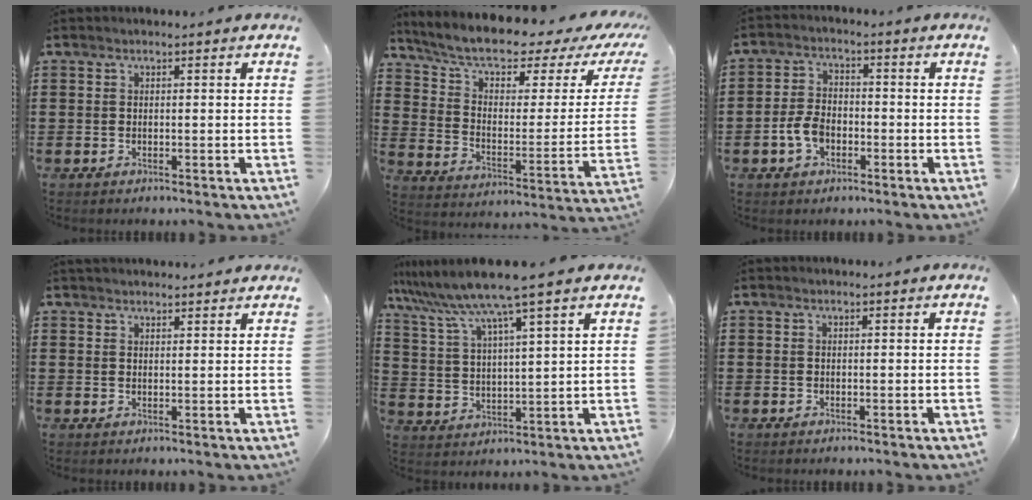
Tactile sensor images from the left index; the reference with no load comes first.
{"total": 6.6, "force": [4.7, 2.2, 4.2], "torque": [-0.101, -0.031, 0.078]}
{"total": 4.9, "force": [-1.7, 3.0, 3.5], "torque": [-0.089, -0.001, -0.039]}
{"total": 1.8, "force": [1.8, 0.1, 0.1], "torque": [-0.006, 0.000, 0.035]}
{"total": 8.6, "force": [7.0, -1.2, 4.9], "torque": [-0.120, -0.045, 0.114]}
{"total": 0.0}